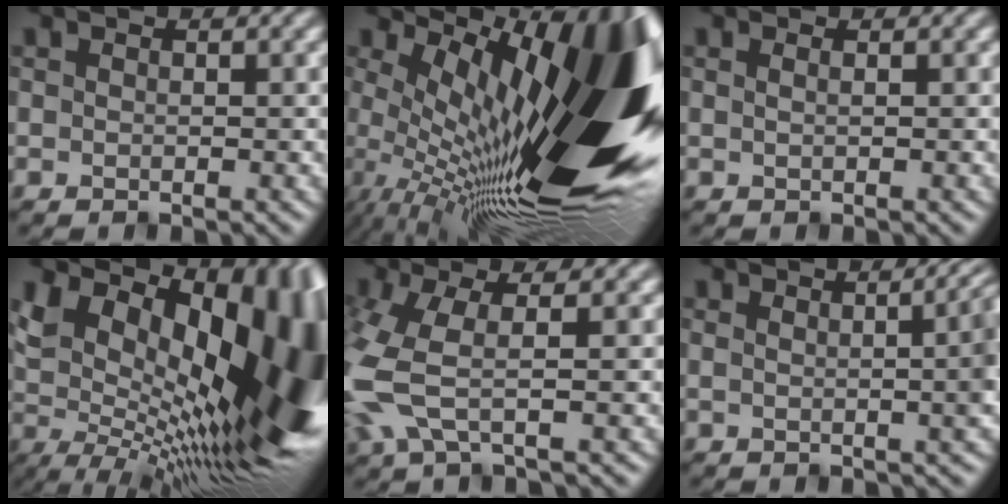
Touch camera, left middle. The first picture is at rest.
{"total": 19.5, "force": [2.9, 7.2, 17.9], "torque": [-0.247, -0.006, 0.055]}
{"total": 1.5, "force": [0.7, 0.8, 1.0], "torque": [0.002, -0.002, -0.011]}
{"total": 20.4, "force": [5.0, 10.5, 16.7], "torque": [-0.228, 0.017, 0.101]}
{"total": 5.5, "force": [-0.8, 2.0, 5.0], "torque": [-0.147, -0.003, -0.023]}
{"total": 8.6, "force": [1.9, 4.0, 7.3], "torque": [-0.019, 0.049, -0.006]}